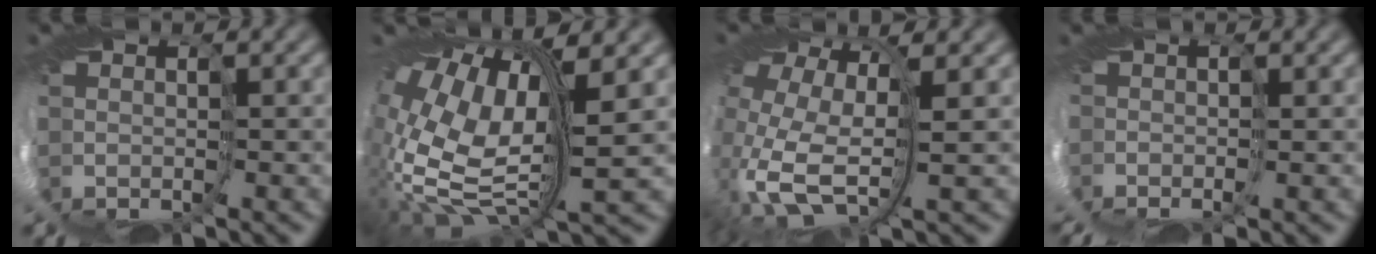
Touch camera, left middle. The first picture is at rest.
{"total": 13.0, "force": [0.8, 5.9, 11.6], "torque": [-0.251, -0.006, 0.018]}
{"total": 12.9, "force": [-1.3, 7.6, 10.4], "torque": [-0.209, -0.031, -0.004]}
{"total": 2.6, "force": [-0.9, 0.3, 2.4], "torque": [-0.040, -0.001, -0.018]}